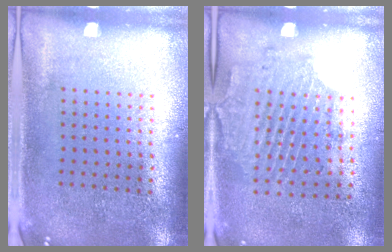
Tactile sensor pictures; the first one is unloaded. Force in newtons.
{"total": 1.7, "press": 1.2, "slide": 1.1}